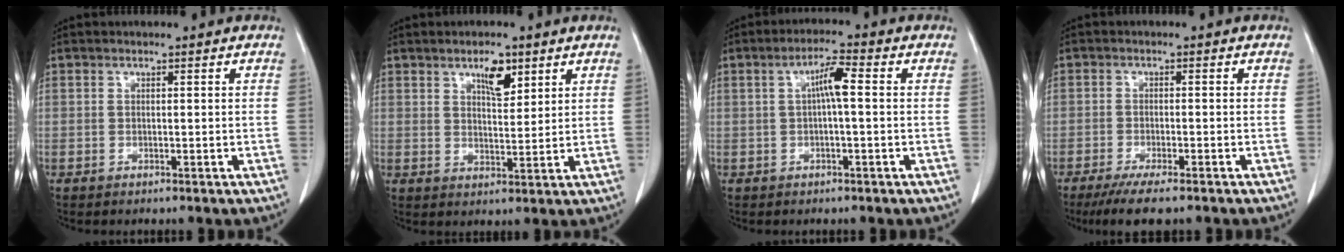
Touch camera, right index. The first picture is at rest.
{"total": 4.7, "force": [2.9, 1.7, 3.3], "torque": [-0.057, -0.001, 0.050]}
{"total": 4.2, "force": [0.4, 0.4, 4.2], "torque": [-0.075, 0.011, 0.006]}
{"total": 6.2, "force": [-4.7, 1.3, 3.8], "torque": [-0.059, -0.012, -0.075]}